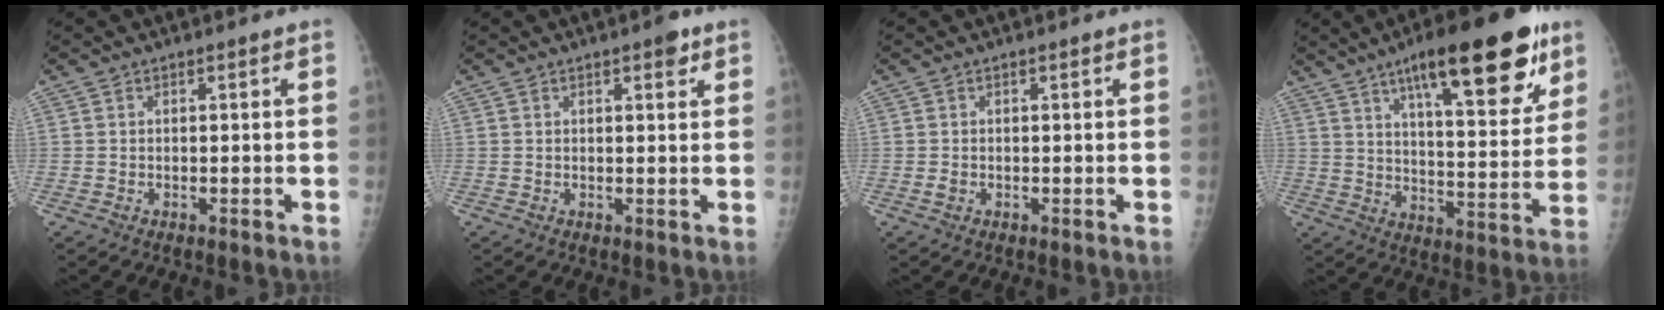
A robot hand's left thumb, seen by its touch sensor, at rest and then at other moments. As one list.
[{"total": 2.5, "force": [1.5, 0.8, 1.9], "torque": [-0.018, -0.005, 0.018]}, {"total": 1.0, "force": [0.1, 0.6, 0.8], "torque": [-0.013, 0.003, 0.005]}, {"total": 23.3, "force": [13.3, 6.7, 17.9], "torque": [-0.233, -0.044, 0.201]}]